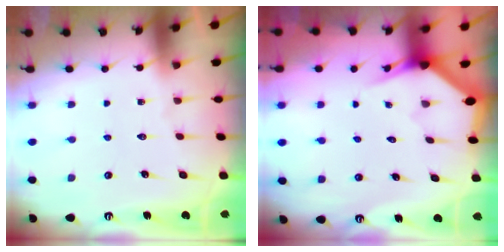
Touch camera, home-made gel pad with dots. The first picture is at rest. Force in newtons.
{"total": 2.6, "press": 2.6, "slide": 0.2}